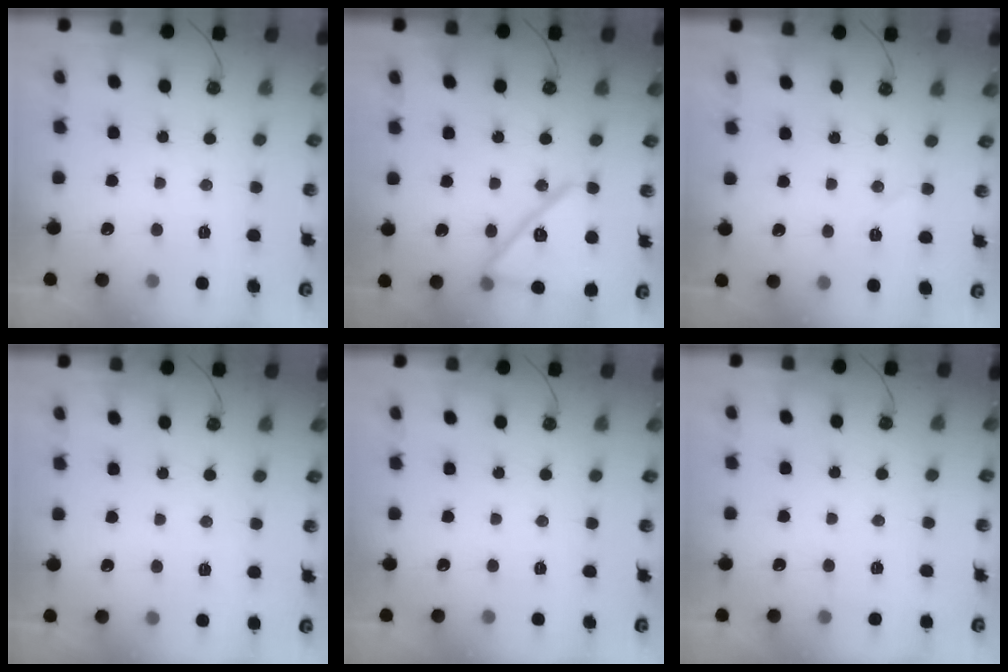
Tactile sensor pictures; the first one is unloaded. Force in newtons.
{"total": 19.5, "press": 16.5, "slide": 10.4}
{"total": 5.3, "press": 4.9, "slide": 2.0}
{"total": 2.6, "press": 2.6, "slide": 0.4}
{"total": 0.0}
{"total": 2.2, "press": 2.1, "slide": 0.3}